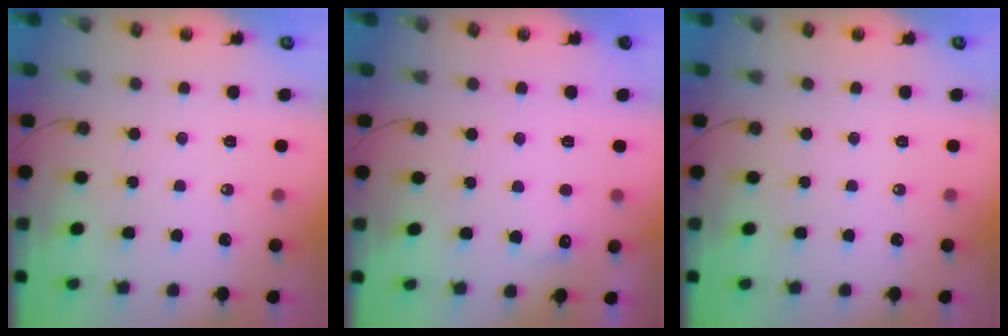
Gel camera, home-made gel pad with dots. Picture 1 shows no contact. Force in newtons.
{"total": 5.0, "press": 4.8, "slide": 1.3}
{"total": 0.0}